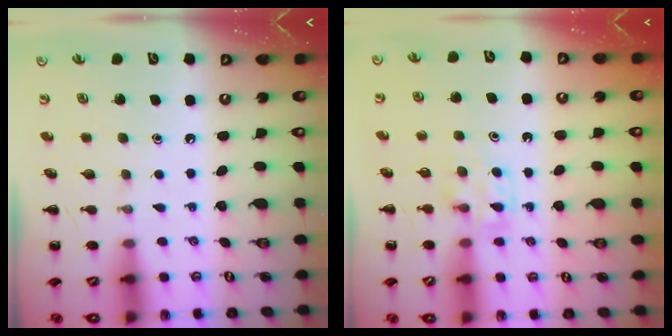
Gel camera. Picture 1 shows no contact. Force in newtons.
{"total": 4.2, "press": 4.0, "slide": 1.3}